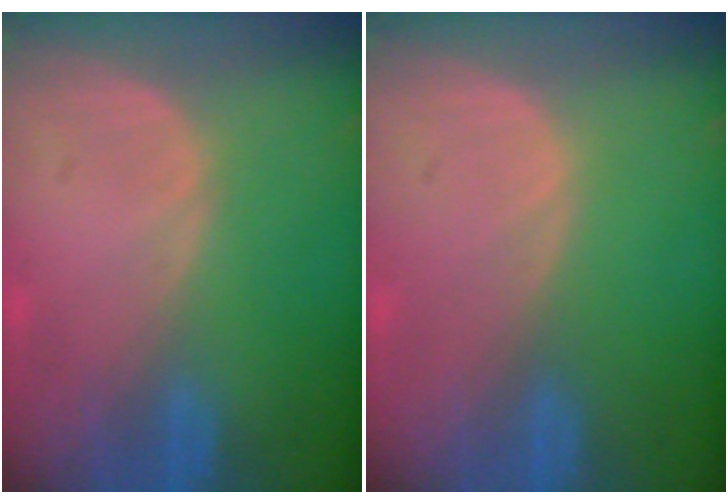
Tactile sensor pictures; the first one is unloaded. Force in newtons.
{"total": 0.0}